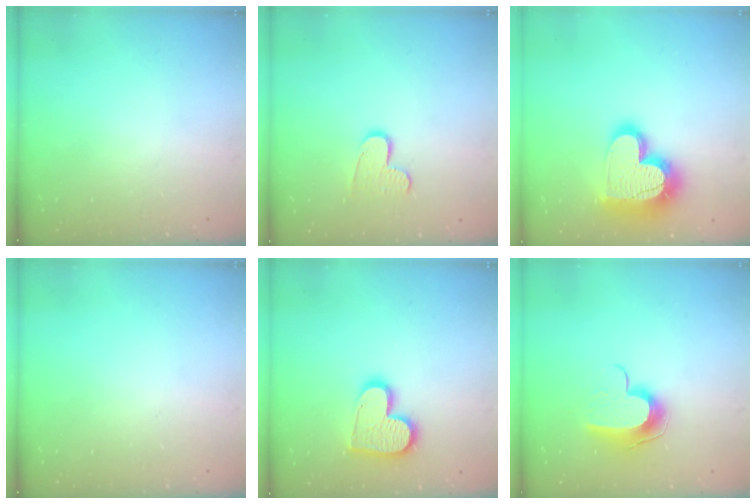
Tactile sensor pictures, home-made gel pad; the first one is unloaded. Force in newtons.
{"total": 8.3, "press": 8.3, "slide": 0.6}
{"total": 21.1, "press": 21.1, "slide": 1.5}
{"total": 0.0}
{"total": 13.8, "press": 13.7, "slide": 1.1}
{"total": 9.8, "press": 9.8, "slide": 0.6}